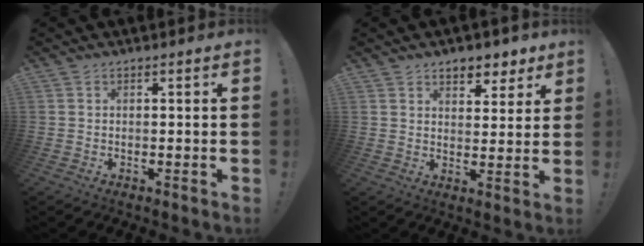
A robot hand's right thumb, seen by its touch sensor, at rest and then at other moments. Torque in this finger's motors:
{"motor_torque": [0.04, 0.26, 0.16, 0.54, 0.00]}